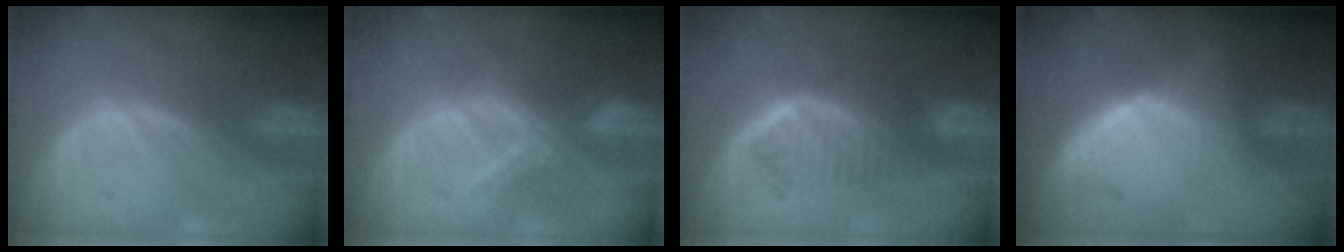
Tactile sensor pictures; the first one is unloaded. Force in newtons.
{"total": 6.7, "press": 6.1, "slide": 2.9}
{"total": 6.6, "press": 5.9, "slide": 2.9}
{"total": 5.8, "press": 5.6, "slide": 1.8}